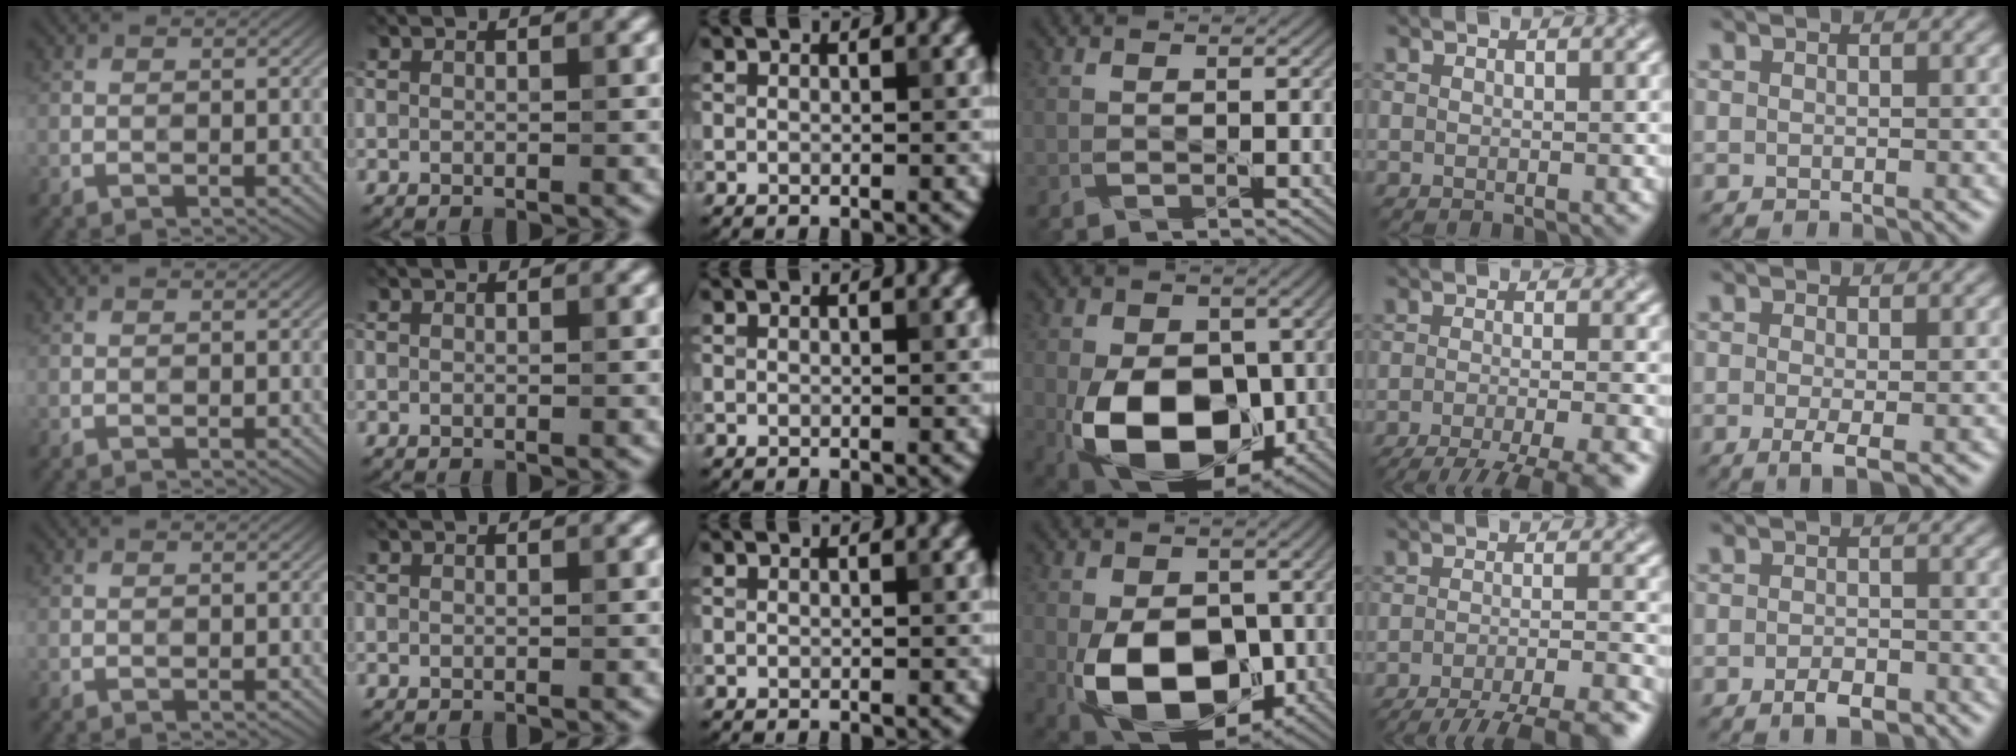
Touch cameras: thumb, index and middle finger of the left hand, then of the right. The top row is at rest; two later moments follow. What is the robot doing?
{"motion": "pour", "object": "bowl"}